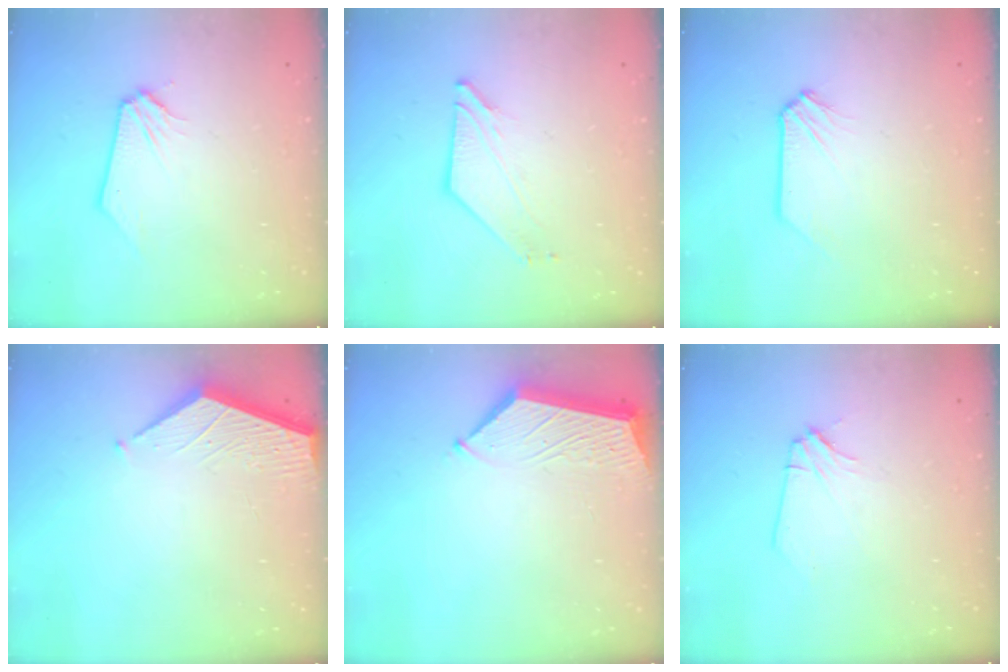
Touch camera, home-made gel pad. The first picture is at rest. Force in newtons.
{"total": 2.9, "press": 2.9, "slide": 0.2}
{"total": 0.0}
{"total": 3.3, "press": 3.3, "slide": 0.4}
{"total": 6.3, "press": 6.3, "slide": 0.1}
{"total": 2.9, "press": 2.9, "slide": 0.5}